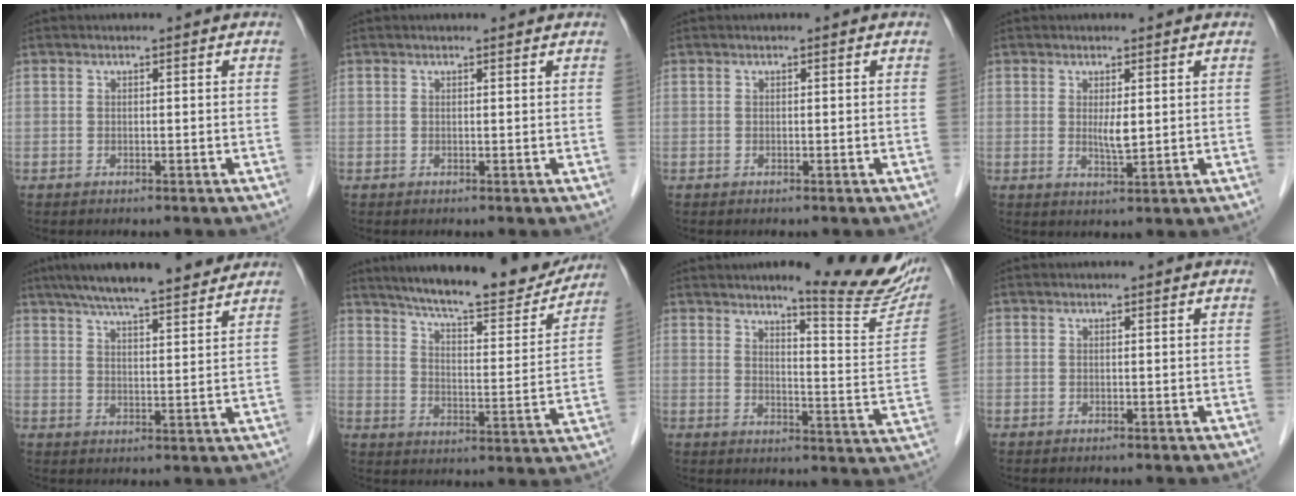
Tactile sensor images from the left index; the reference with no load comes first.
{"total": 0.8, "force": [0.8, 0.2, 0.0], "torque": [-0.011, 0.002, 0.010]}
{"total": 0.0}
{"total": 2.4, "force": [0.5, 0.5, 2.3], "torque": [-0.046, -0.006, 0.013]}
{"total": 15.8, "force": [13.4, 2.0, 8.1], "torque": [-0.136, 0.029, 0.197]}
{"total": 20.0, "force": [17.8, 2.9, 8.6], "torque": [-0.129, -0.018, 0.243]}
{"total": 16.2, "force": [13.4, 1.2, 8.9], "torque": [-0.107, -0.056, 0.159]}
{"total": 0.0}